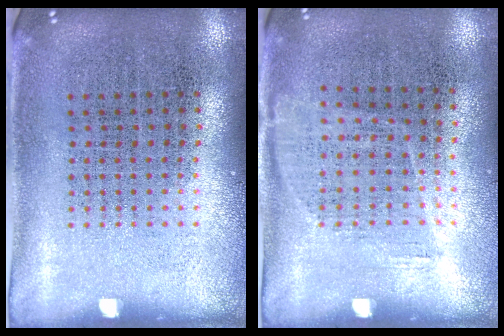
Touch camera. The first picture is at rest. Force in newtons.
{"total": 1.1, "press": 0.9, "slide": 0.7}